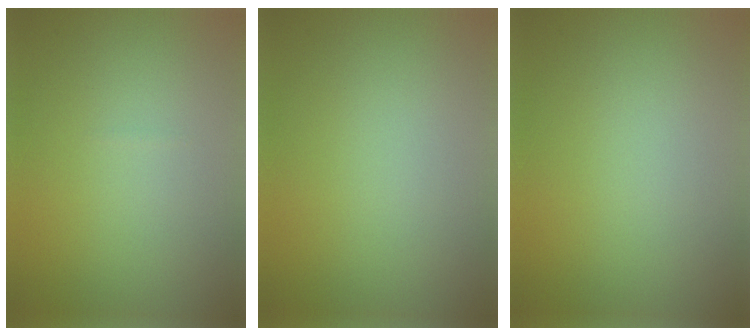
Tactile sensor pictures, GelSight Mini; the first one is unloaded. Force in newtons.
{"total": 0.0}
{"total": 0.0}